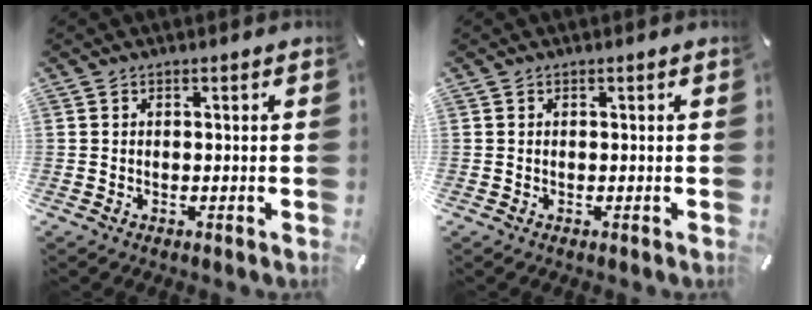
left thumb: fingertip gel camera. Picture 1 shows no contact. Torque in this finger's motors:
{"motor_torque": [-0.21, -0.21, 0.00, 0.00, 0.00]}